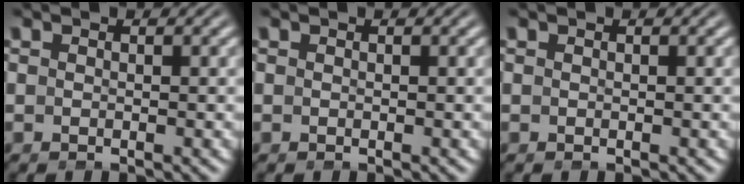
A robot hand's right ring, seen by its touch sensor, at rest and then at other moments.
{"total": 0.0}
{"total": 0.0}